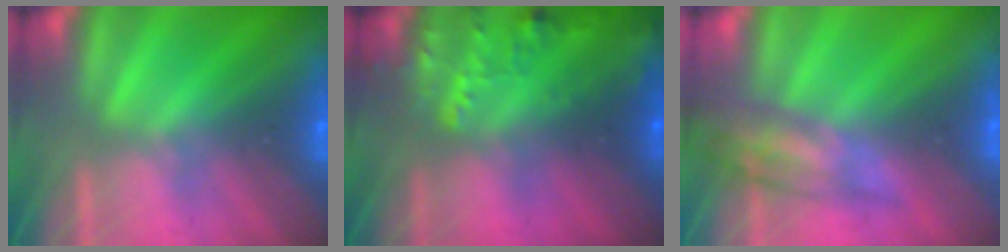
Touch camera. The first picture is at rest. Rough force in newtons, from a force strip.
{"total": 7.6}
{"total": 2.5}